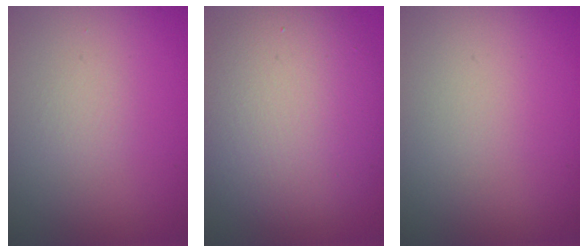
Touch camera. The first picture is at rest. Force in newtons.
{"total": 9.3, "press": 9.3, "slide": 0.5}
{"total": 0.0}